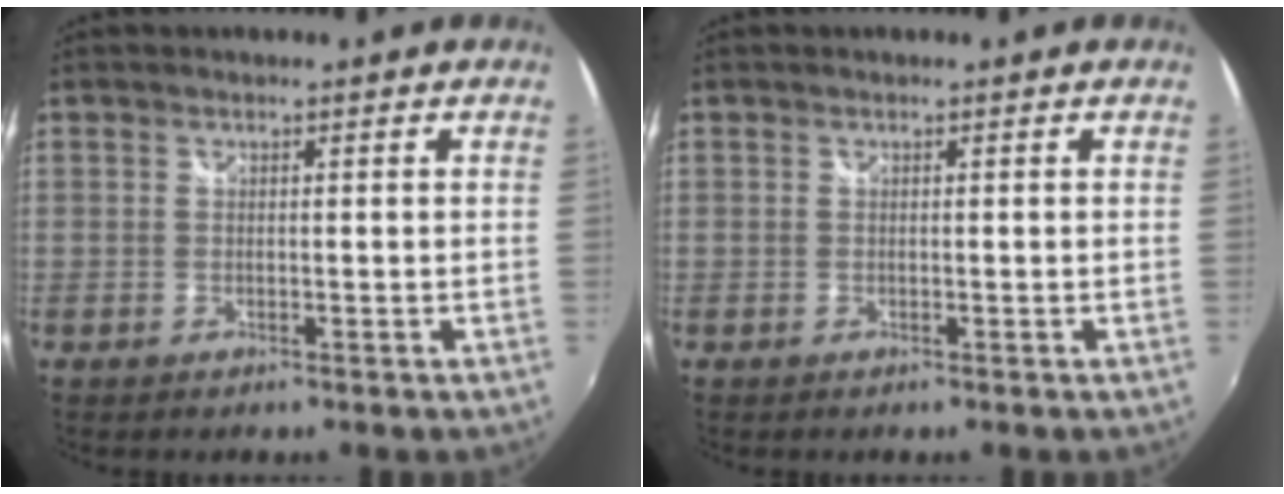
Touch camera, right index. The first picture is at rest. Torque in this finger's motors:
{"motor_torque": [0.00, 0.00, -0.02, -0.01]}